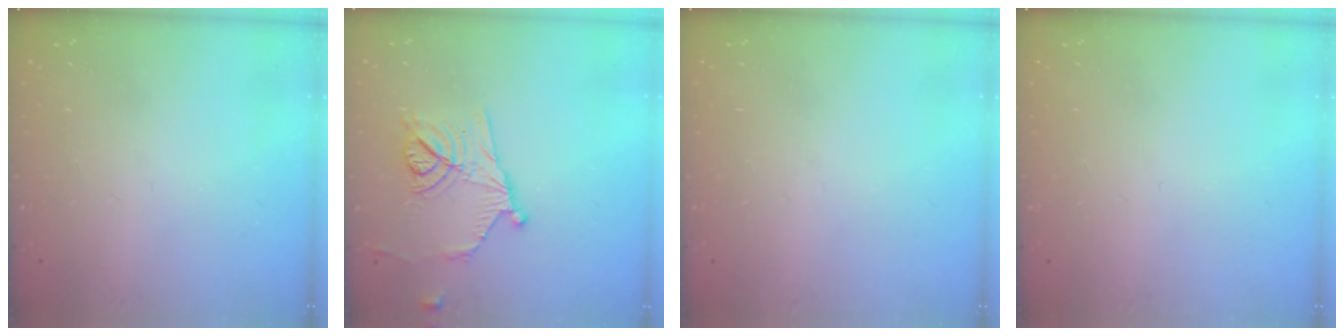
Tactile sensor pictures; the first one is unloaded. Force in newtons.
{"total": 13.6, "press": 13.4, "slide": 2.4}
{"total": 0.0}
{"total": 0.0}